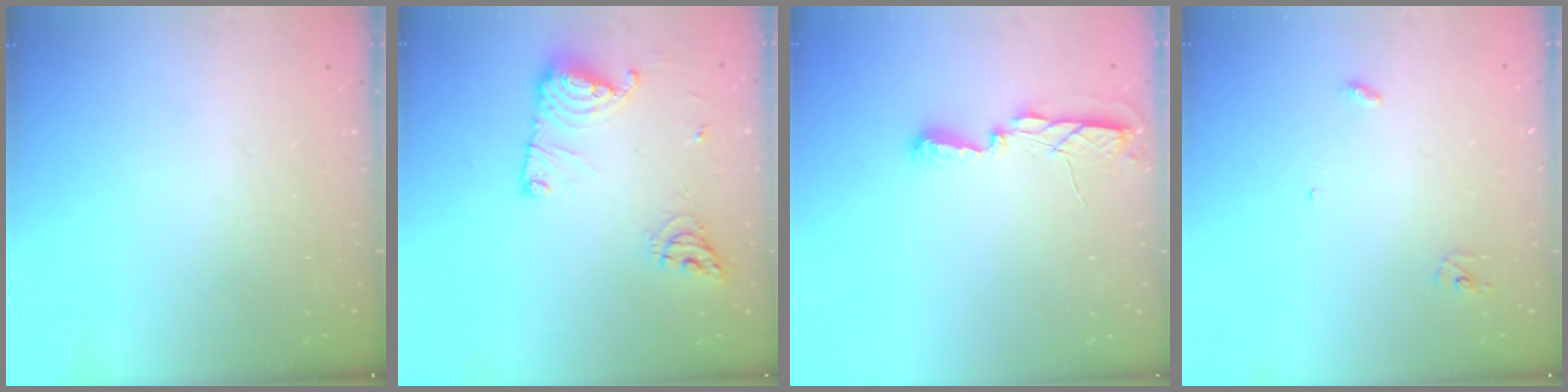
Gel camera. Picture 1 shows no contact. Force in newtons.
{"total": 13.5, "press": 13.4, "slide": 1.2}
{"total": 5.5, "press": 5.5, "slide": 0.6}
{"total": 2.8, "press": 2.8, "slide": 0.2}